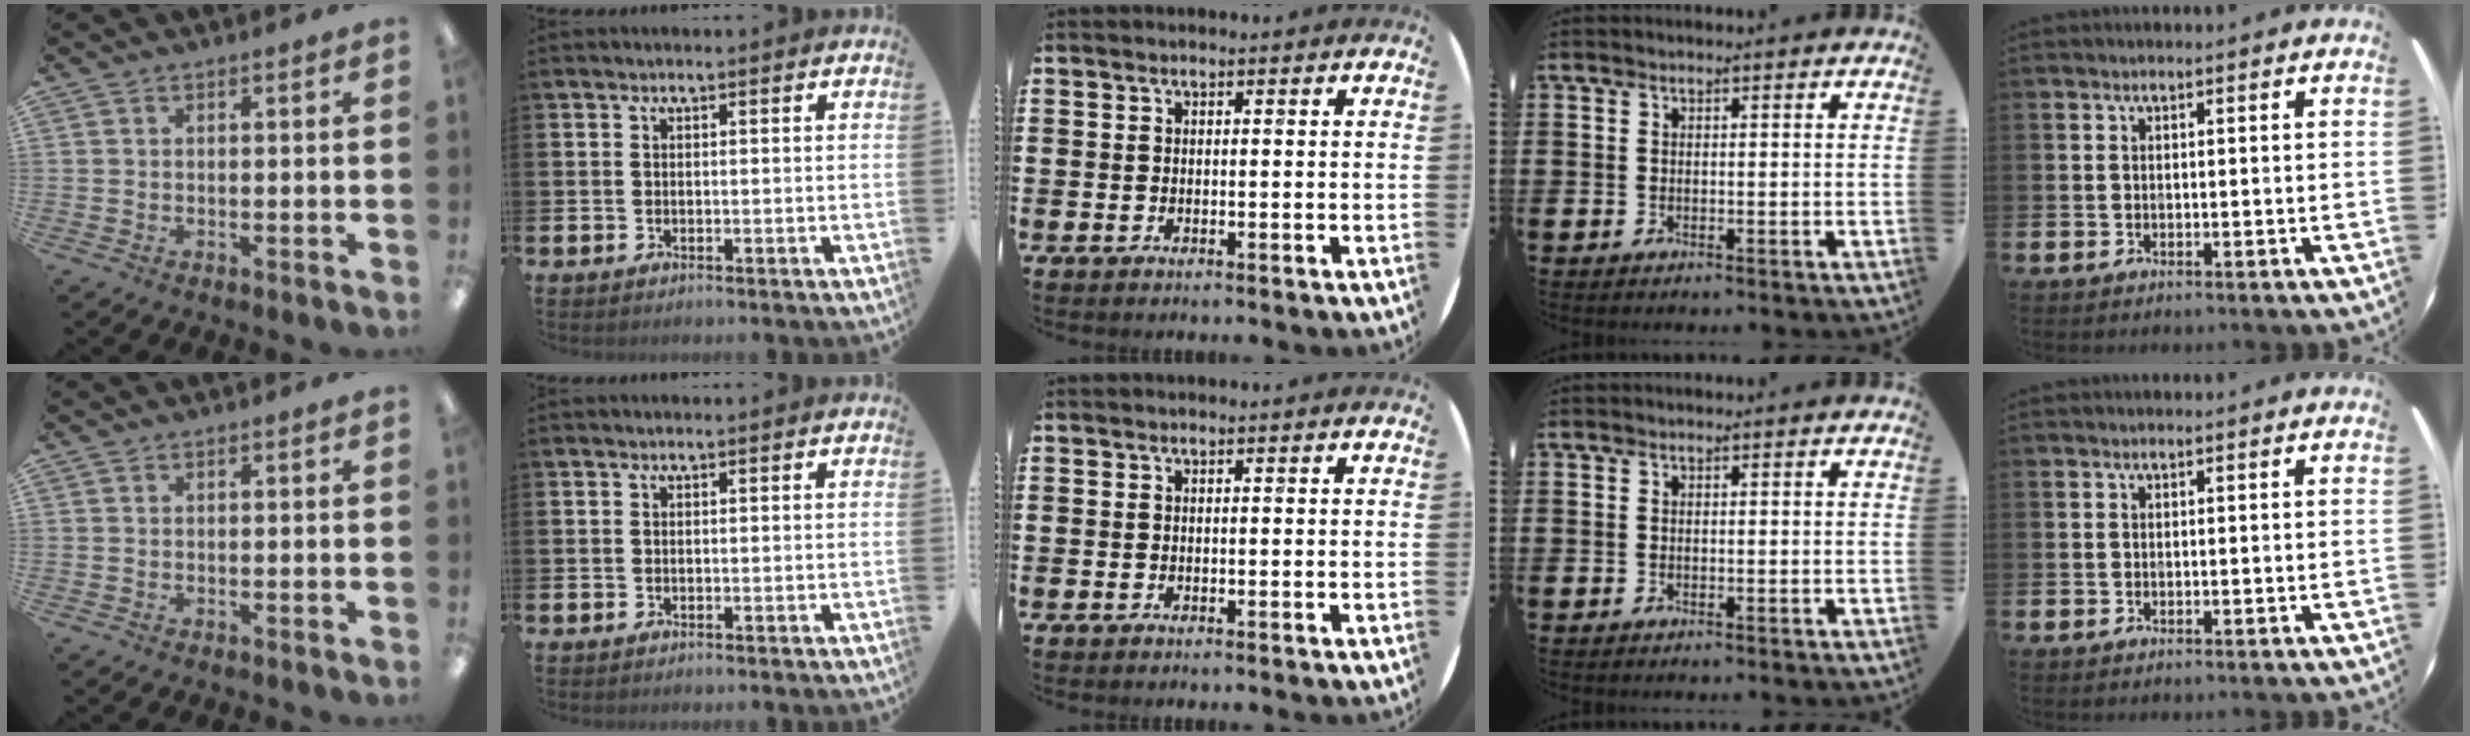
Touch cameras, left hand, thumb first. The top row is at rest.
{}